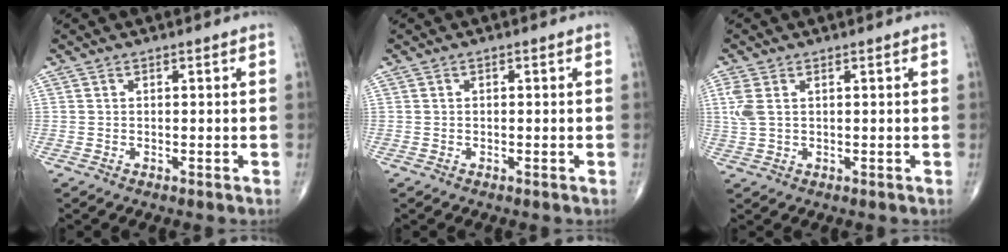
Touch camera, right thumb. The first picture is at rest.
{"total": 0.0}
{"total": 3.9, "force": [1.0, 2.2, 3.0], "torque": [-0.092, 0.010, 0.025]}